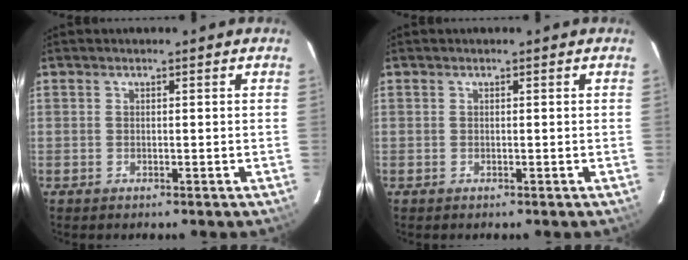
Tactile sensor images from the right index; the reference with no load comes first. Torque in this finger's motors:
{"motor_torque": [0.00, 0.00, 0.02, 0.00]}